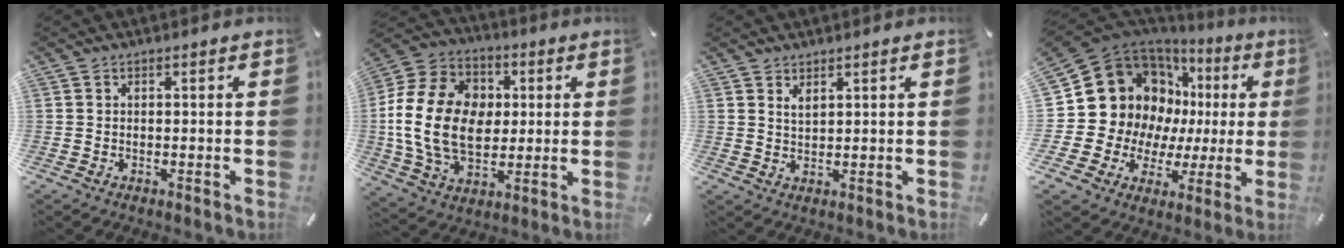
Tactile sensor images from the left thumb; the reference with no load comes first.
{"total": 20.0, "force": [0.2, 15.2, 13.1], "torque": [-0.282, 0.016, 0.002]}
{"total": 2.0, "force": [1.6, 0.6, 1.0], "torque": [-0.021, -0.001, 0.030]}
{"total": 19.1, "force": [6.1, 15.5, 9.3], "torque": [-0.168, -0.052, 0.132]}